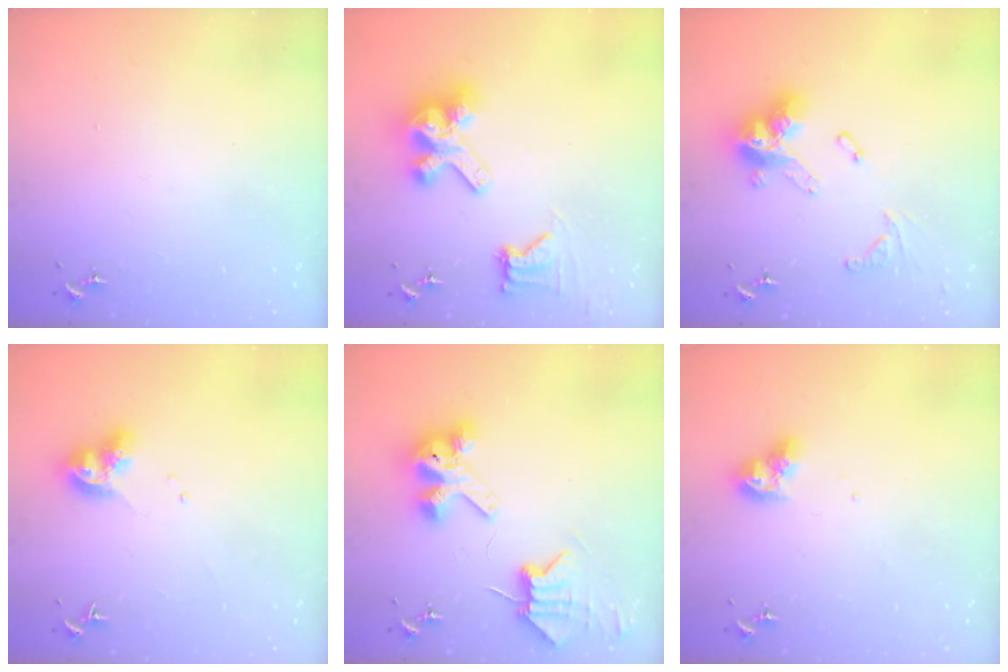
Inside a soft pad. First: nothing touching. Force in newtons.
{"total": 13.8, "press": 13.7, "slide": 1.8}
{"total": 18.3, "press": 18.2, "slide": 1.7}
{"total": 10.2, "press": 10.2, "slide": 1.1}
{"total": 9.0, "press": 9.0, "slide": 1.2}
{"total": 8.7, "press": 8.7, "slide": 0.2}